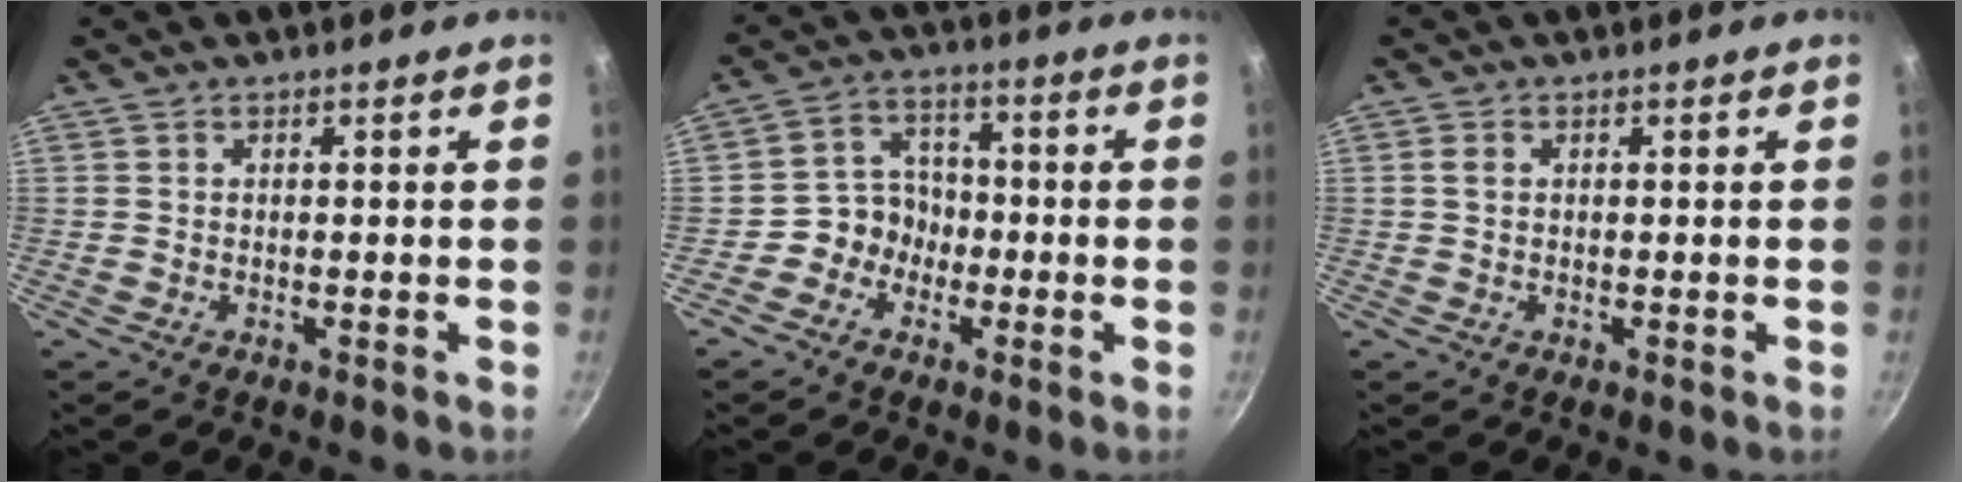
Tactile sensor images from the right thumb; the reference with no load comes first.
{"total": 6.4, "force": [-2.4, 5.6, 1.8], "torque": [0.011, 0.037, -0.052]}
{"total": 1.4, "force": [0.3, 1.0, 1.0], "torque": [-0.017, 0.002, 0.004]}